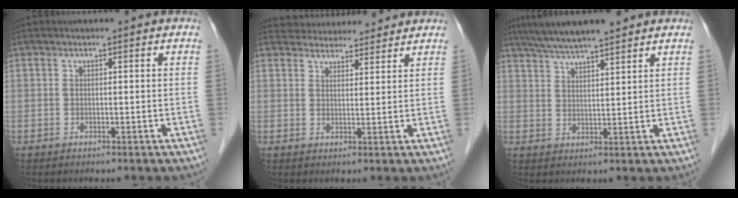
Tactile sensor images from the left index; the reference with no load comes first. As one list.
[{"total": 7.9, "force": [7.6, 1.9, 1.1], "torque": [-0.008, 0.021, 0.102]}, {"total": 9.1, "force": [7.8, 0.7, 4.6], "torque": [-0.077, 0.027, 0.127]}]